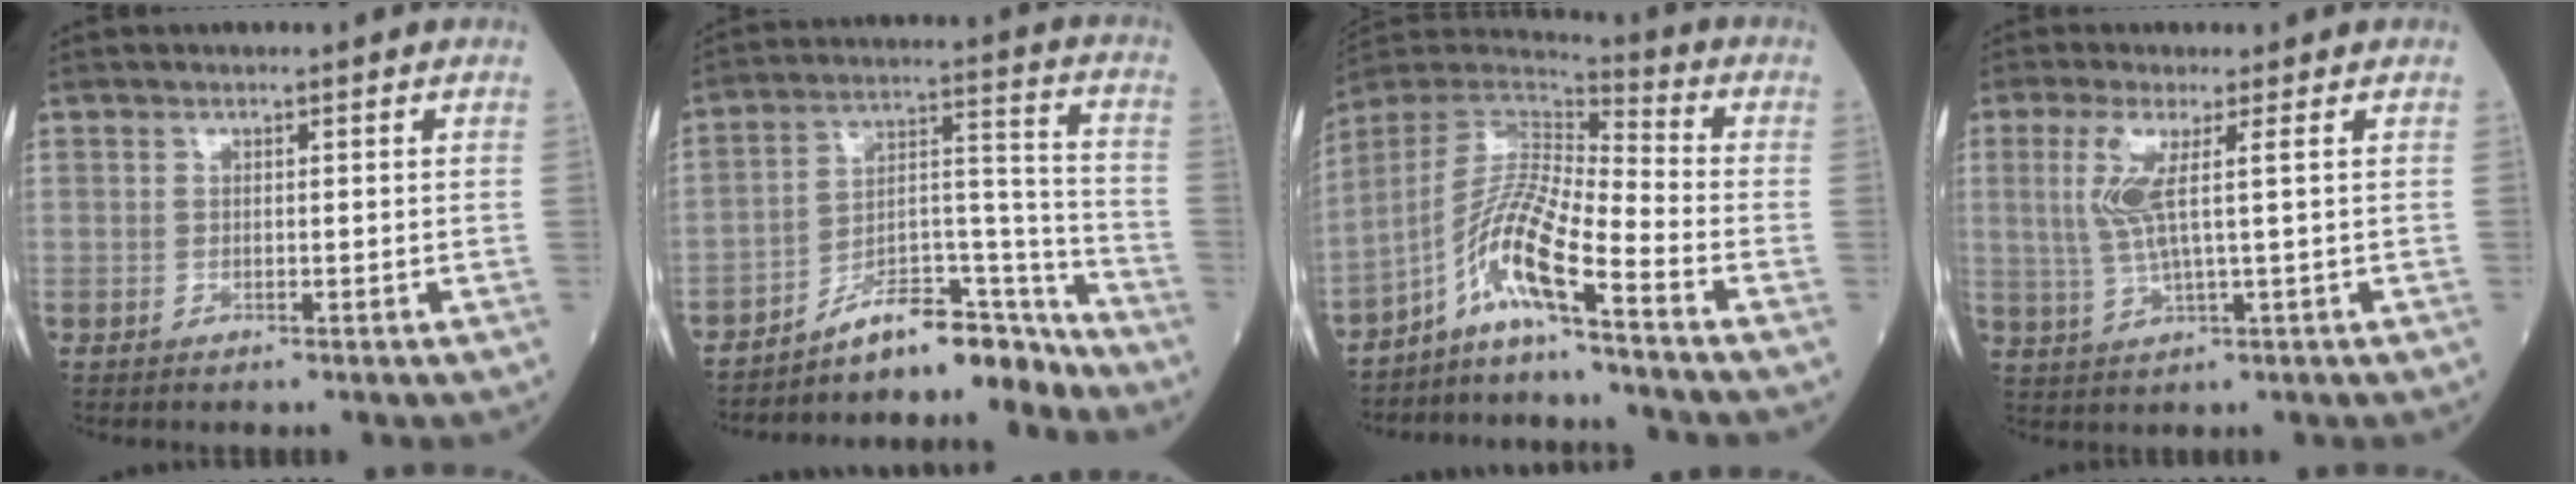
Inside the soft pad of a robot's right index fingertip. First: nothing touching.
{"total": 12.3, "force": [-11.5, 2.5, 3.7], "torque": [-0.038, 0.060, -0.193]}
{"total": 10.4, "force": [-6.5, 0.2, 8.2], "torque": [-0.166, 0.005, -0.128]}
{"total": 5.5, "force": [1.4, -0.1, 5.3], "torque": [-0.126, -0.001, 0.032]}